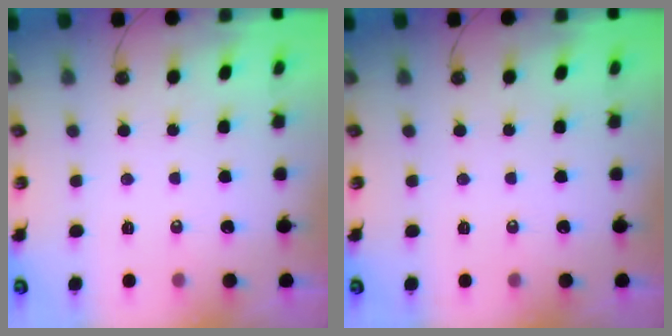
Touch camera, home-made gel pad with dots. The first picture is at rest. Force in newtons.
{"total": 0.0}